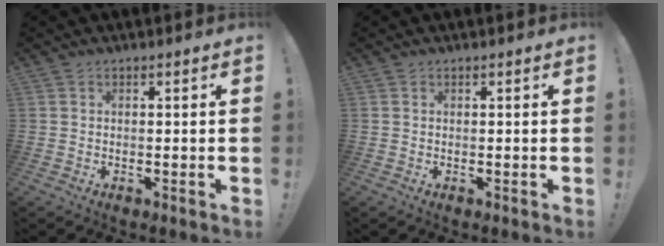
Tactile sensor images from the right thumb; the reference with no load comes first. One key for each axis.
{"total": 0.0}